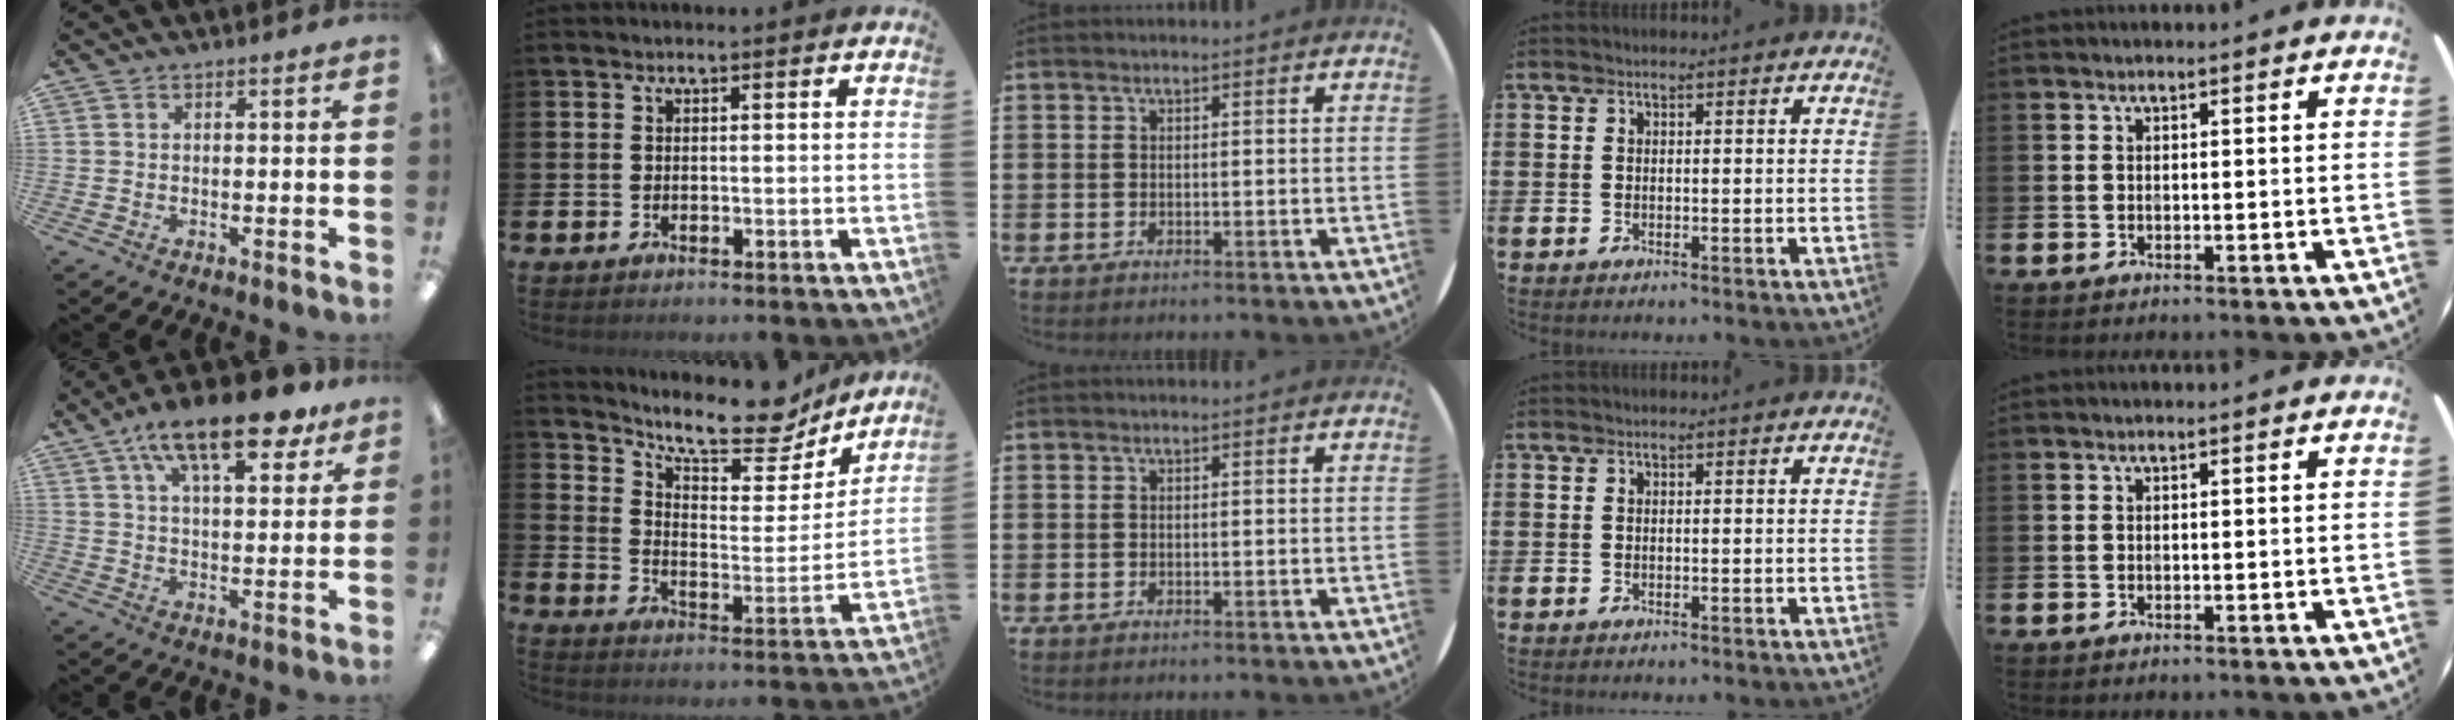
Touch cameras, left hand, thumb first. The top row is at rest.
{"thumb": {"total": 16.5, "force": [10.3, 6.4, 11.2], "torque": [-0.178, -0.040, 0.171]}, "index": {"total": 12.1, "force": [10.8, 3.1, 4.4], "torque": [-0.081, -0.081, 0.187]}}